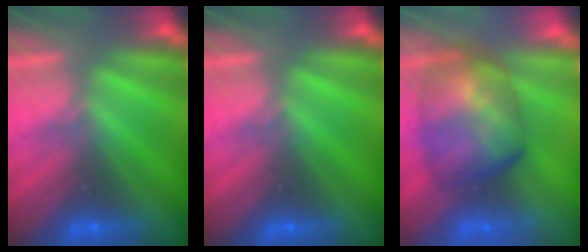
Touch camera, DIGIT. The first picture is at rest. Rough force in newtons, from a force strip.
{"total": 0.0}
{"total": 8.7}